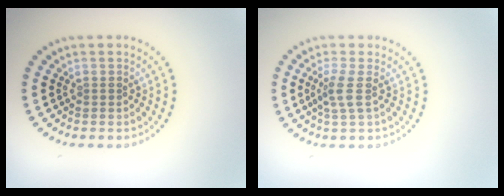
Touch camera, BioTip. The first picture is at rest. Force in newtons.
{"total": 2.1, "press": 1.6, "slide": 1.3}